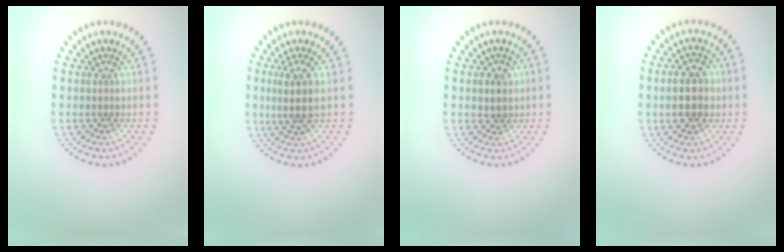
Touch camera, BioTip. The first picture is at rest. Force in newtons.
{"total": 2.9, "press": 2.4, "slide": 1.6}
{"total": 1.5, "press": 1.4, "slide": 0.6}
{"total": 4.5, "press": 4.5, "slide": 0.2}